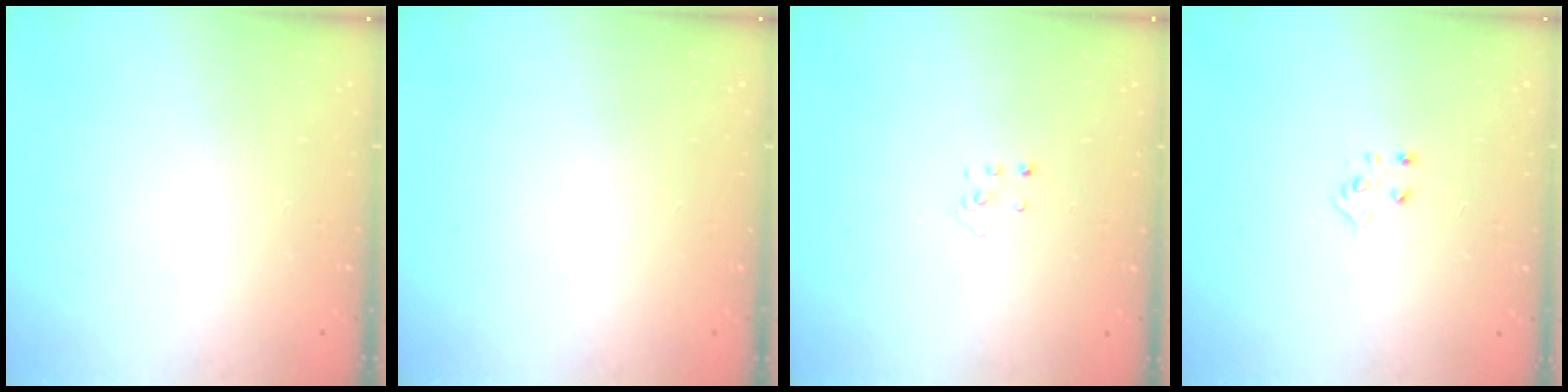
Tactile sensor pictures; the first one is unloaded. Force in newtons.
{"total": 0.0}
{"total": 1.9, "press": 1.9, "slide": 0.1}
{"total": 4.9, "press": 4.8, "slide": 0.5}